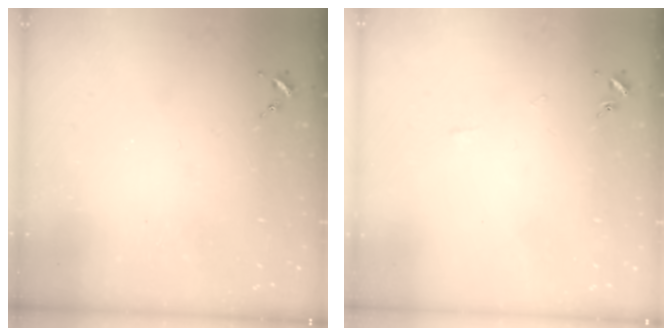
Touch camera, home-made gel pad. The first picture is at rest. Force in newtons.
{"total": 1.7, "press": 1.7, "slide": 0.3}